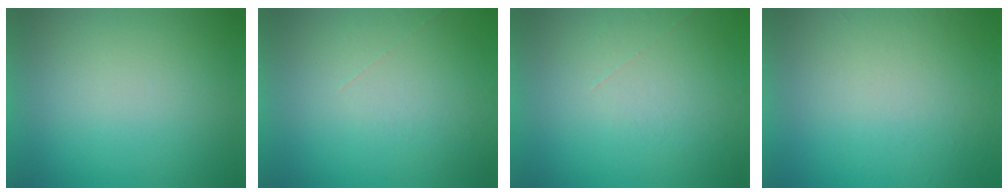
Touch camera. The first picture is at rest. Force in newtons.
{"total": 1.1}
{"total": 1.2}
{"total": 5.5}